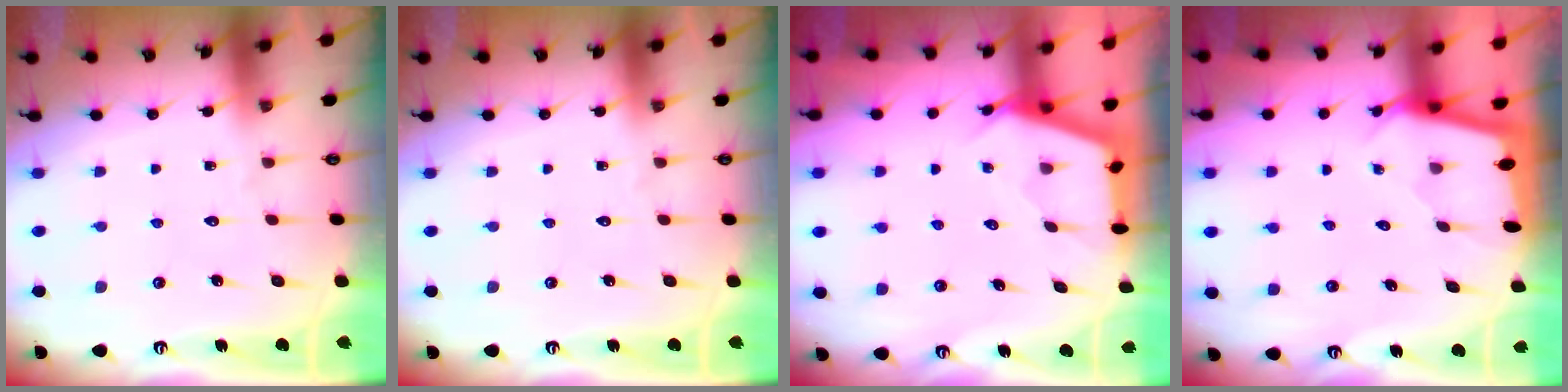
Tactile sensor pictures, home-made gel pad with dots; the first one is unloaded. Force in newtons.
{"total": 0.0}
{"total": 2.9, "press": 2.9, "slide": 0.4}
{"total": 1.6, "press": 1.6, "slide": 0.2}